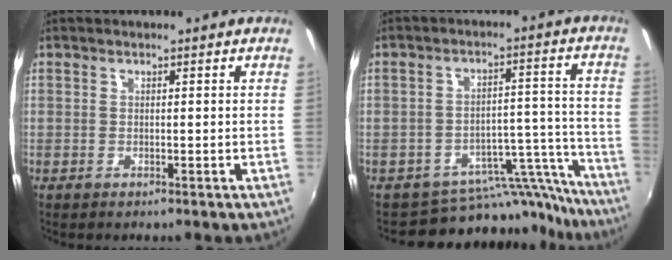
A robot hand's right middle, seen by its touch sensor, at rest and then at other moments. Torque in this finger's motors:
{"motor_torque": [0.28, -0.59, -0.12, 0.00]}